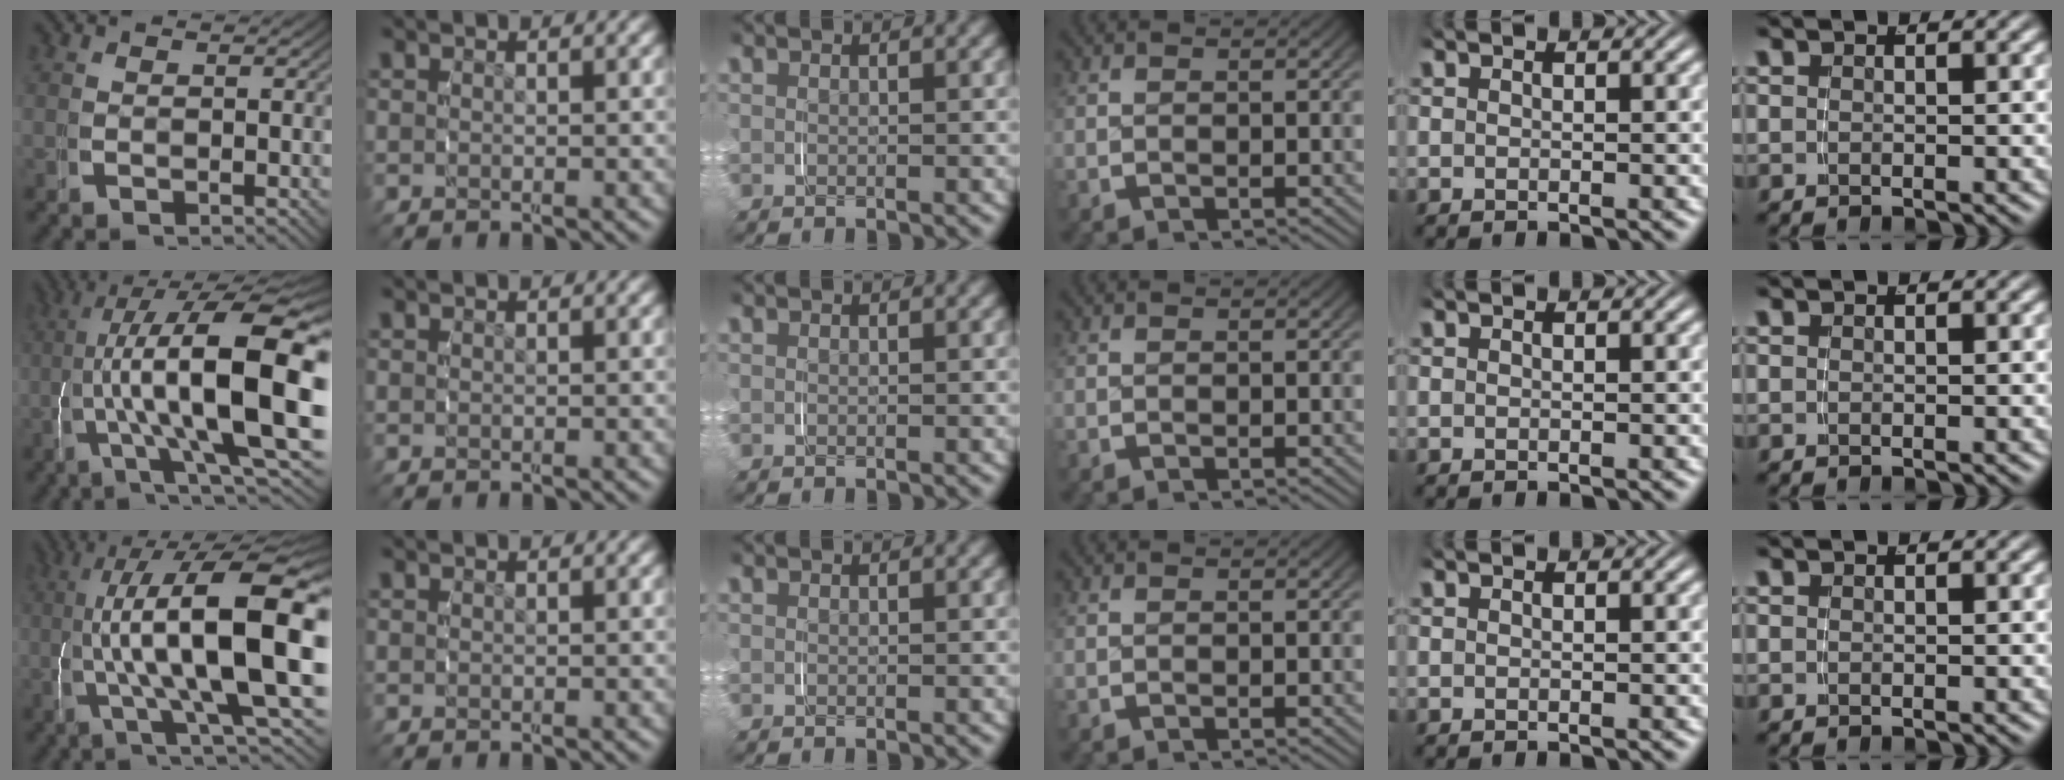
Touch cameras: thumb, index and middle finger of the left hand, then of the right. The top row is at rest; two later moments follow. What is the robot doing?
{"motion": "grasp_and_lifting", "object": "pencil case"}